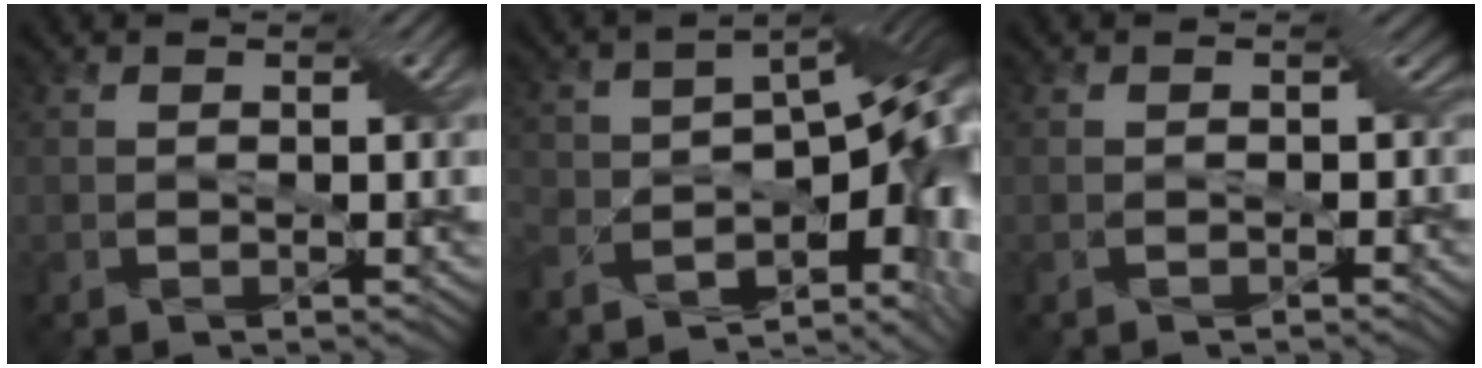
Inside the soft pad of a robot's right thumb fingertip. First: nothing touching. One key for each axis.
{"total": 12.7, "fx": -6.6, "fy": 5.3, "fz": 9.5, "tx": -0.169, "ty": -0.029, "tz": -0.089}
{"total": 1.6, "fx": -0.6, "fy": 1.4, "fz": 0.6, "tx": 0.006, "ty": -0.001, "tz": -0.012}